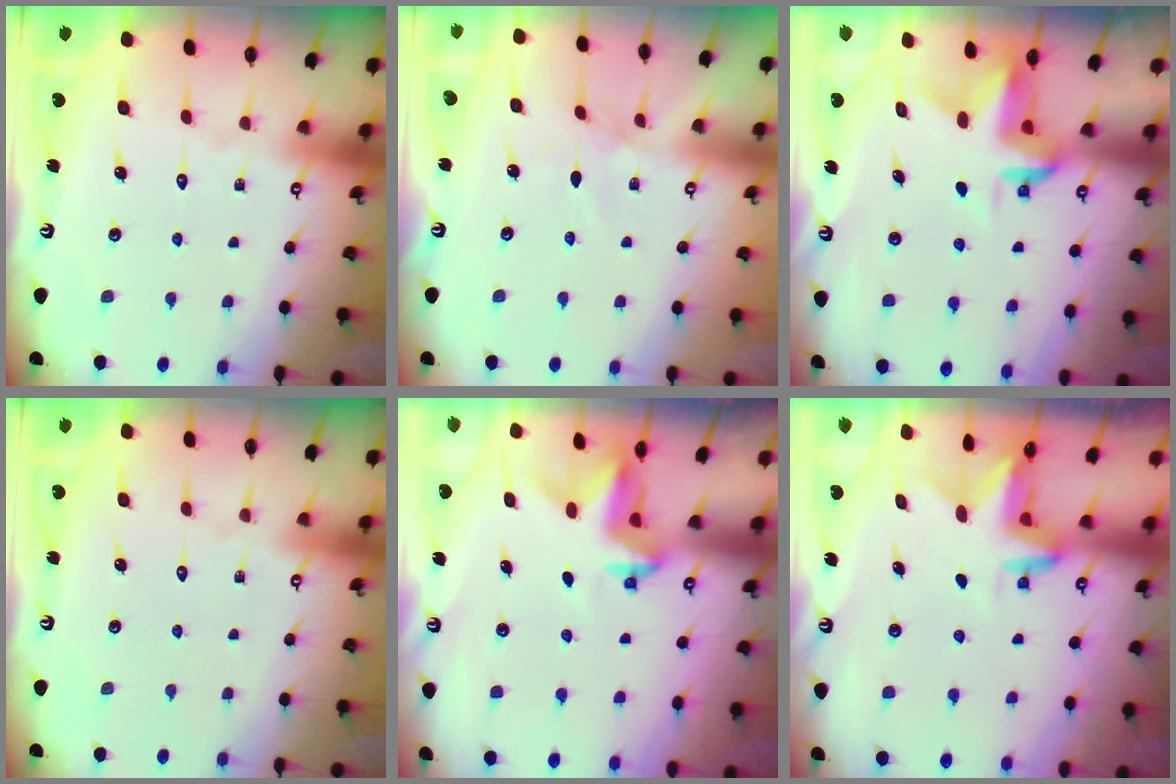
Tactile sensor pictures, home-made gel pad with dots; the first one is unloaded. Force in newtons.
{"total": 1.7, "press": 1.7, "slide": 0.4}
{"total": 3.1, "press": 3.0, "slide": 0.4}
{"total": 0.0}
{"total": 3.2, "press": 3.2, "slide": 0.3}
{"total": 3.0, "press": 3.0, "slide": 0.2}